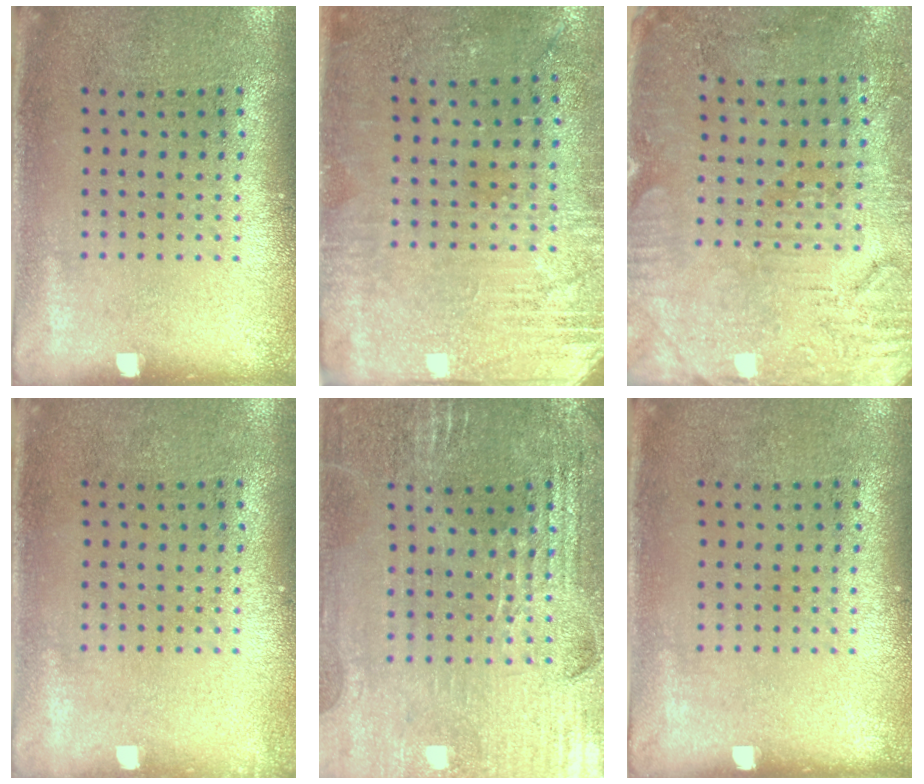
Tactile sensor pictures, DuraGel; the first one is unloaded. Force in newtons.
{"total": 2.9, "press": 2.7, "slide": 1.1}
{"total": 2.9, "press": 2.7, "slide": 1.1}
{"total": 0.7, "press": 0.7, "slide": 0.1}
{"total": 2.8, "press": 2.8, "slide": 0.5}
{"total": 0.0}